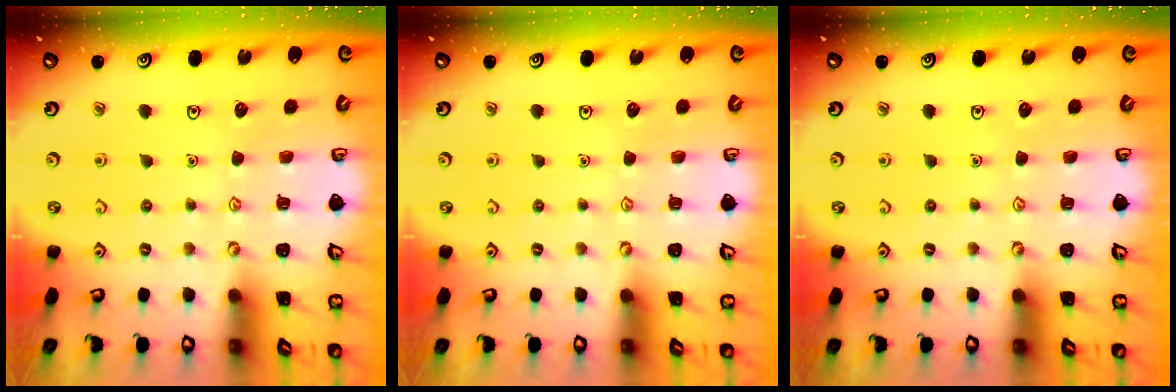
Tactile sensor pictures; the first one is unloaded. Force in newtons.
{"total": 0.0}
{"total": 0.0}